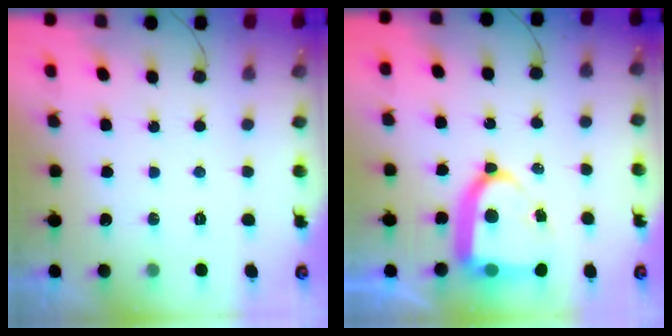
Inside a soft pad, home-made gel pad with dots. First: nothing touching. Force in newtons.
{"total": 14.5, "press": 14.4, "slide": 1.6}